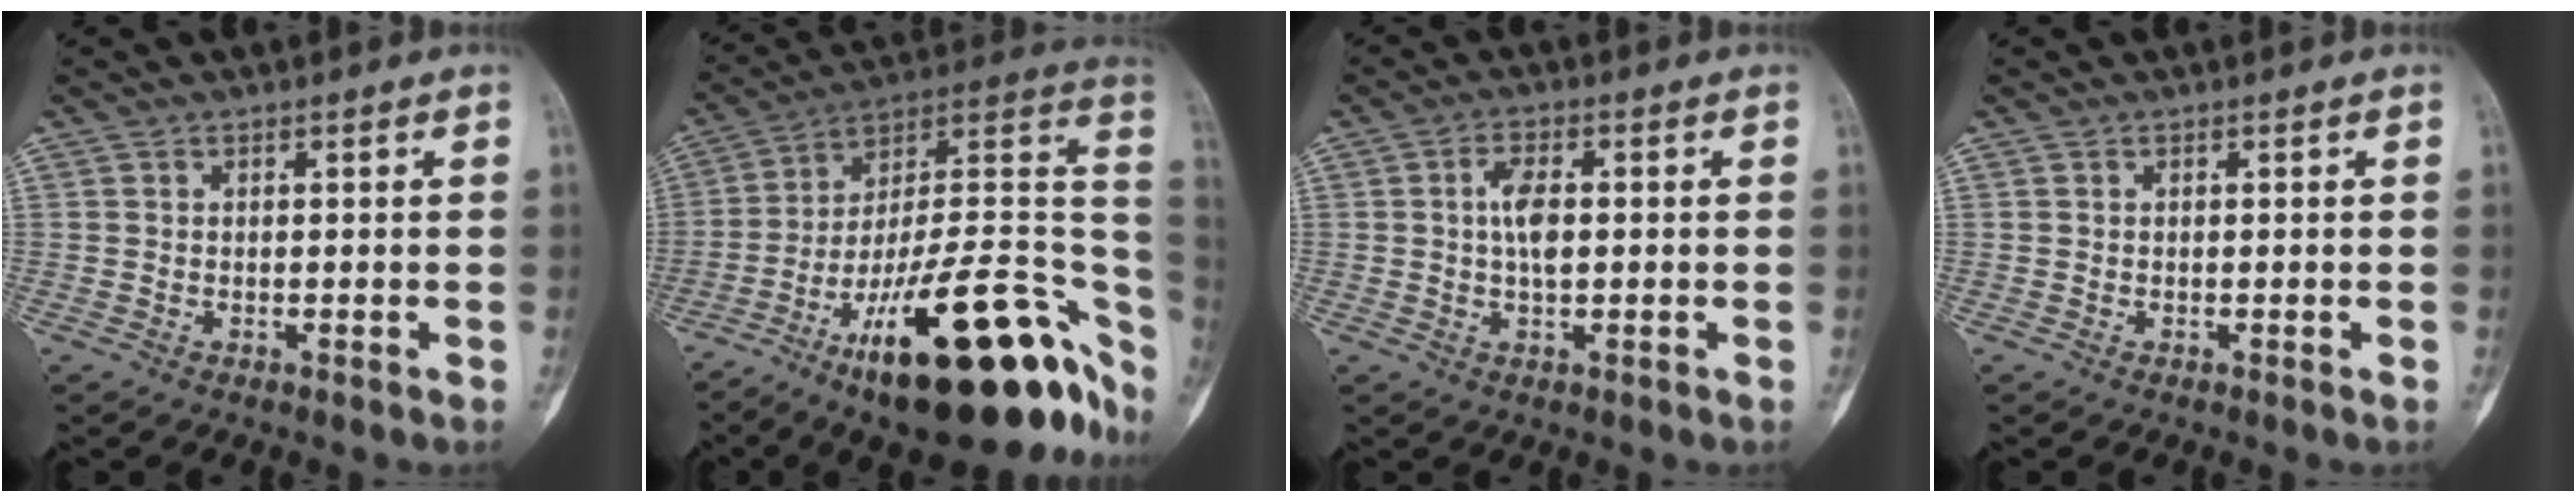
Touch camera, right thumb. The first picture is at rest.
{"total": 34.2, "force": [-15.9, 11.5, 28.0], "torque": [-0.299, 0.086, -0.244]}
{"total": 5.0, "force": [0.3, 2.3, 4.4], "torque": [-0.080, 0.003, 0.003]}
{"total": 0.0}